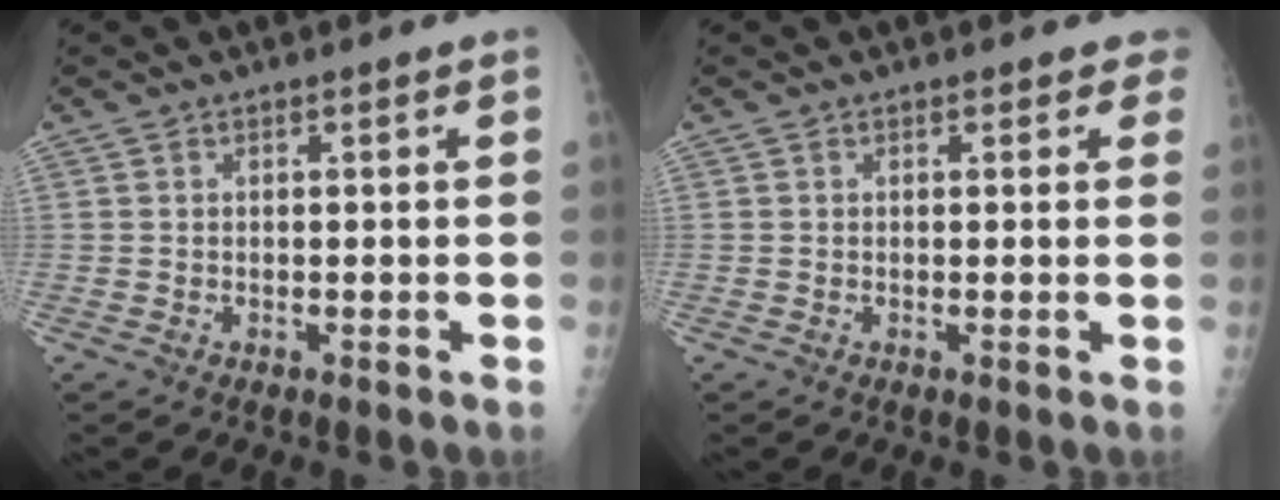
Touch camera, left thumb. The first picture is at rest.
{"total": 2.3, "force": [1.8, 1.3, 0.6], "torque": [0.024, -0.004, 0.008]}